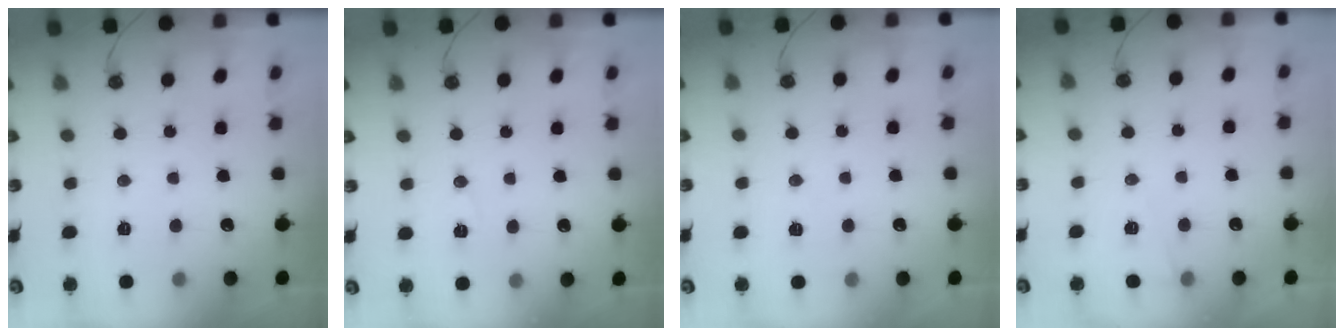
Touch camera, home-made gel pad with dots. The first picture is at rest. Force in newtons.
{"total": 5.5, "press": 5.2, "slide": 1.8}
{"total": 6.9, "press": 5.5, "slide": 4.1}
{"total": 5.1, "press": 2.5, "slide": 4.4}